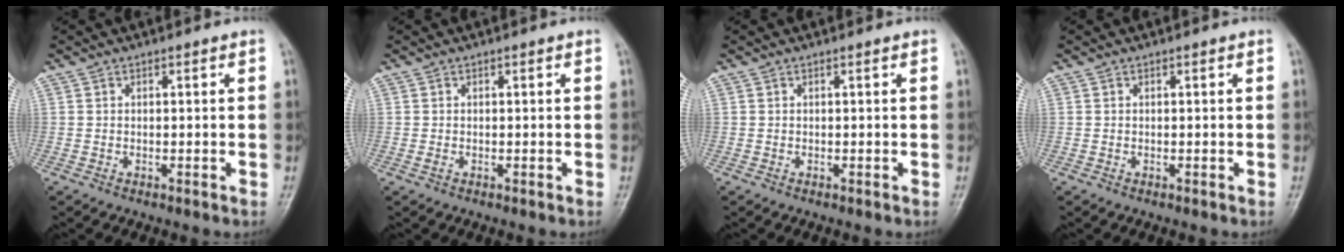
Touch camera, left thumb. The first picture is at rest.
{"total": 0.7, "force": [-0.2, 0.5, 0.5], "torque": [-0.010, -0.002, -0.005]}
{"total": 0.0}
{"total": 0.0}